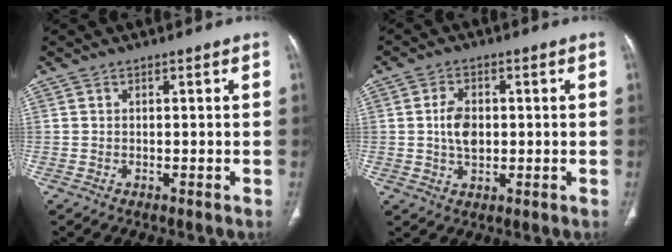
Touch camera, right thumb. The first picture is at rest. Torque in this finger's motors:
{"motor_torque": [1.33, 1.06, 0.87, -0.03, 0.06]}